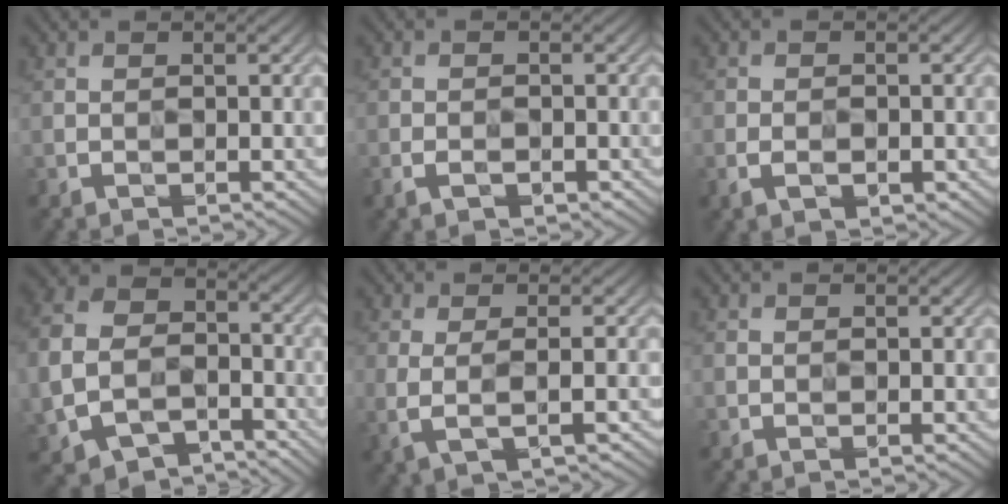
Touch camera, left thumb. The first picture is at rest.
{"total": 1.7, "force": [-1.1, 0.8, 1.0], "torque": [-0.025, -0.001, -0.024]}
{"total": 2.6, "force": [-1.1, 1.4, 1.8], "torque": [-0.038, -0.003, -0.021]}
{"total": 10.2, "force": [-4.5, 7.5, 5.2], "torque": [-0.152, -0.035, -0.085]}
{"total": 3.0, "force": [0.0, 0.5, 2.9], "torque": [-0.062, 0.004, -0.004]}
{"total": 0.0}